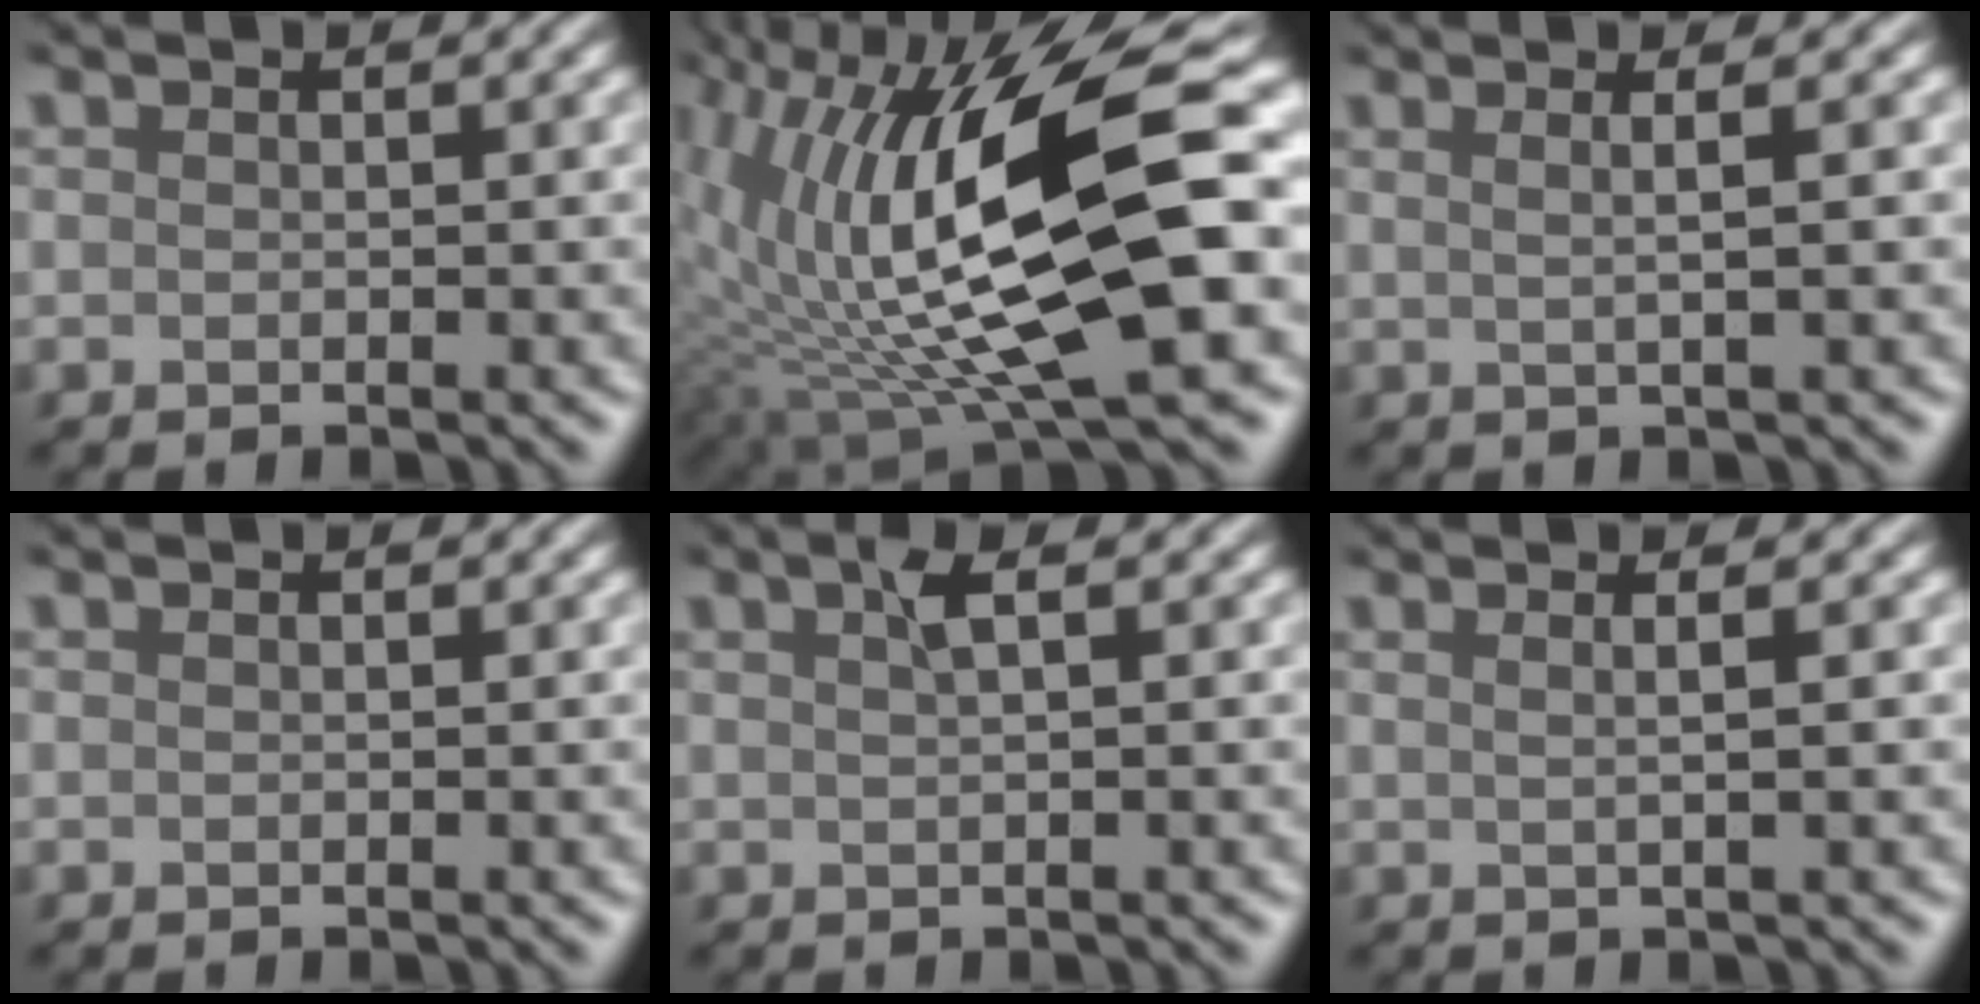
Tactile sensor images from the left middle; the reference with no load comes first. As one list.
[{"total": 15.1, "force": [1.2, 5.4, 14.0], "torque": [-0.279, -0.009, 0.038]}, {"total": 3.0, "force": [1.4, 1.1, 2.4], "torque": [-0.024, 0.022, -0.008]}, {"total": 0.0}, {"total": 0.8, "force": [0.3, -0.4, 0.6], "torque": [-0.021, 0.004, 0.013]}, {"total": 2.8, "force": [1.2, 1.3, 2.1], "torque": [-0.010, 0.021, -0.012]}]